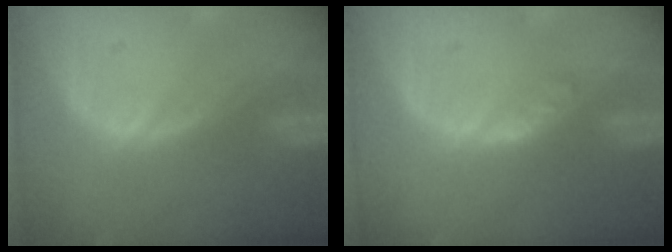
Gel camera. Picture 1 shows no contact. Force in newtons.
{"total": 1.7, "press": 1.7, "slide": 0.2}